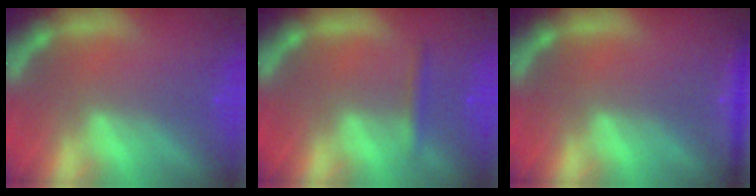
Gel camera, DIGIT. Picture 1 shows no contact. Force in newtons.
{"total": 1.4}
{"total": 2.4}